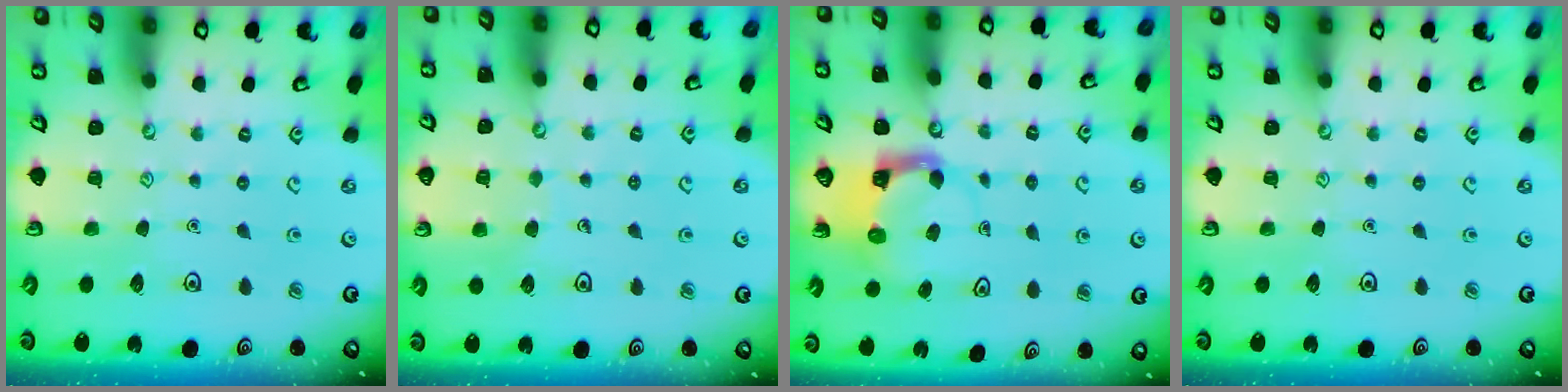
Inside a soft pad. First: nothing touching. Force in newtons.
{"total": 3.3, "press": 3.3, "slide": 0.2}
{"total": 3.8, "press": 3.8, "slide": 0.3}
{"total": 0.0}